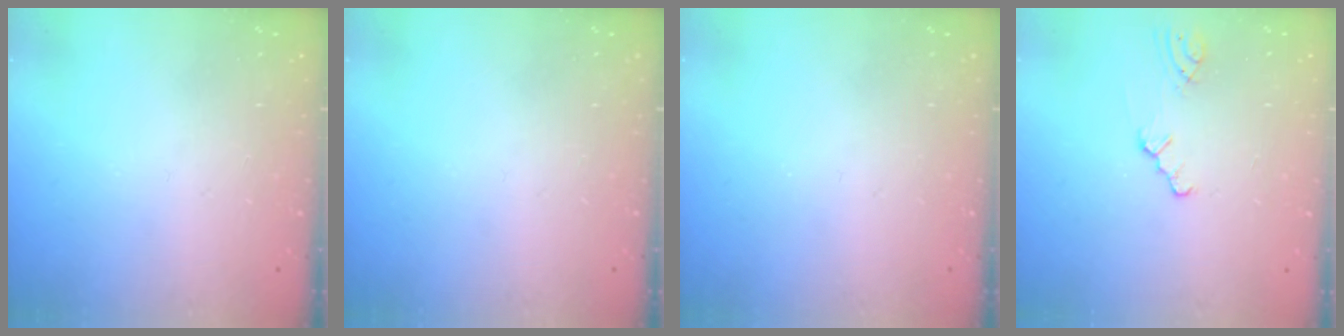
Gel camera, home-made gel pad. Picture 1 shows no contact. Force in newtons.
{"total": 0.0}
{"total": 0.0}
{"total": 1.0, "press": 1.0, "slide": 0.2}